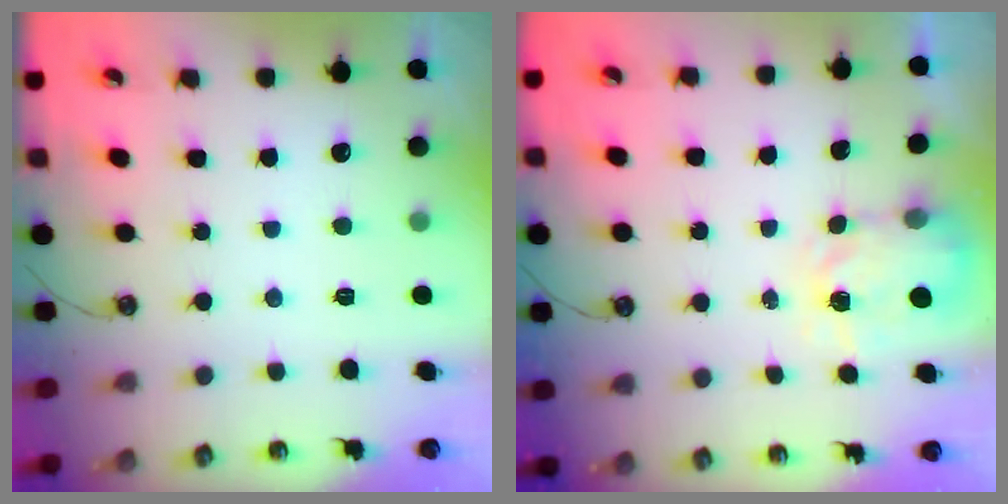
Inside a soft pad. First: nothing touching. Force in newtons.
{"total": 3.6, "press": 3.6, "slide": 0.4}